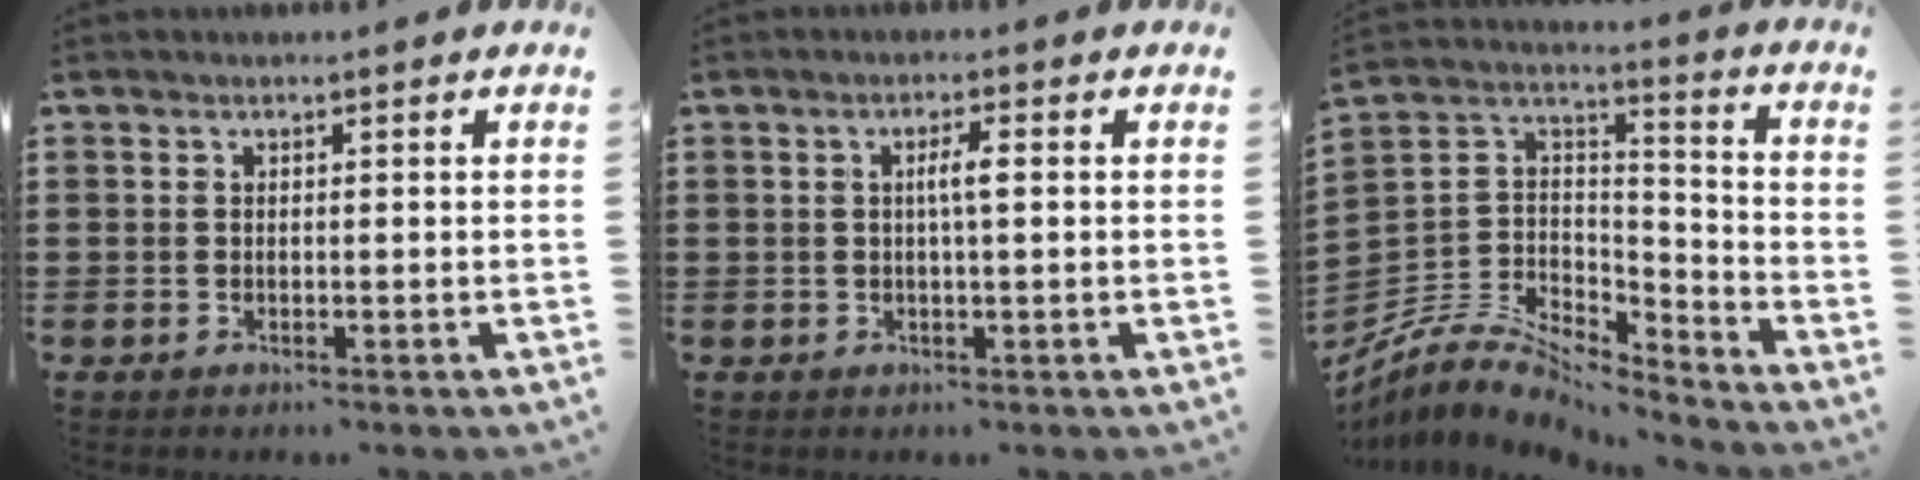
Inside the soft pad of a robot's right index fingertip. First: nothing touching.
{"total": 2.7, "force": [0.3, 0.3, 2.7], "torque": [-0.053, 0.001, 0.002]}
{"total": 7.4, "force": [-6.2, 3.1, 2.6], "torque": [-0.065, 0.004, -0.123]}